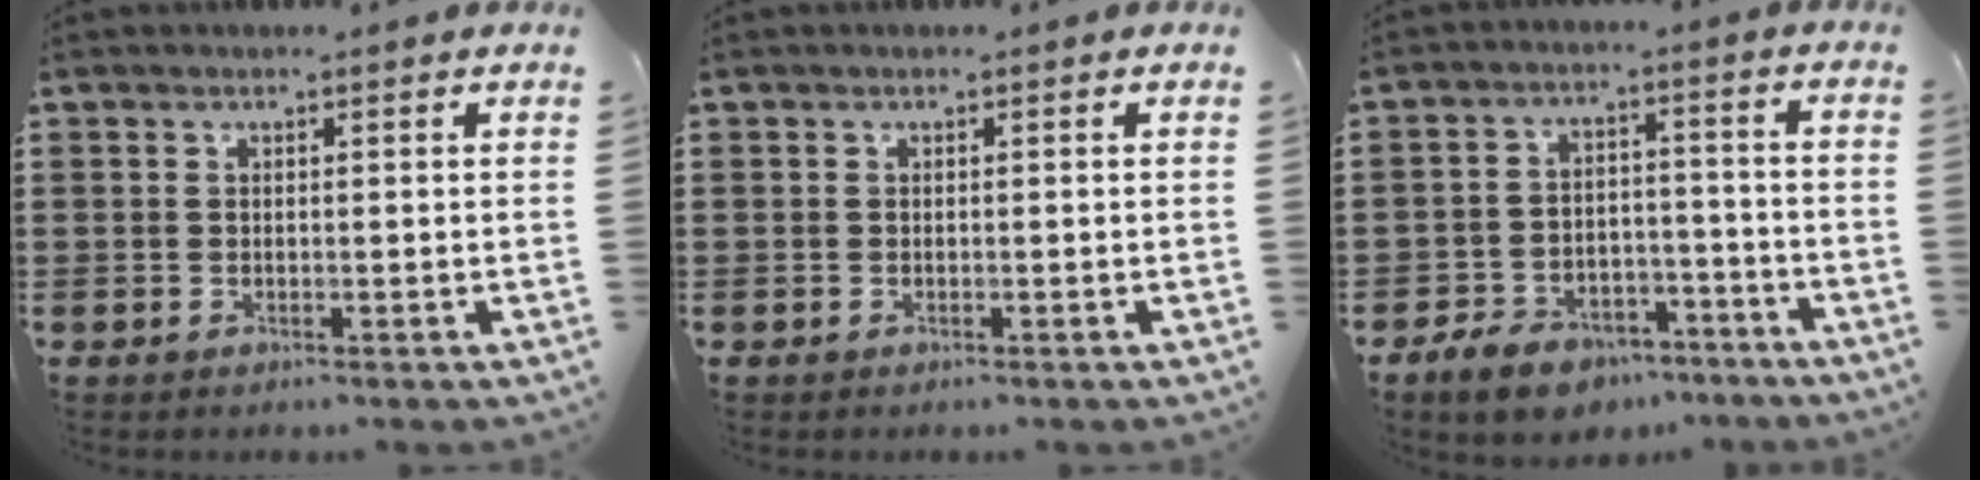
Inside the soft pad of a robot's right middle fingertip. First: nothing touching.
{"total": 0.0}
{"total": 7.0, "force": [-6.3, 2.5, 1.8], "torque": [-0.037, 0.025, -0.120]}